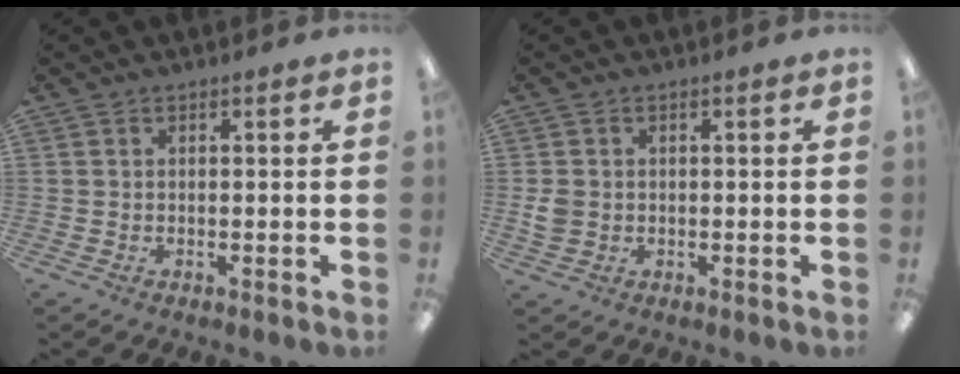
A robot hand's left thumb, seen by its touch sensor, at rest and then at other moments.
{"total": 2.9, "force": [0.0, 2.5, 1.4], "torque": [-0.016, 0.003, 0.000]}